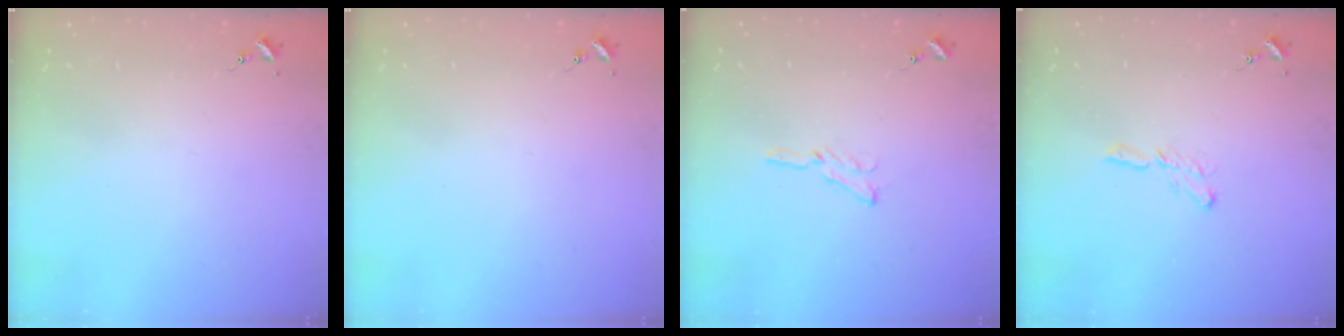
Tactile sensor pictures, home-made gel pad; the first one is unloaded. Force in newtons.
{"total": 0.0}
{"total": 4.8, "press": 4.8, "slide": 0.4}
{"total": 5.3, "press": 5.3, "slide": 0.1}